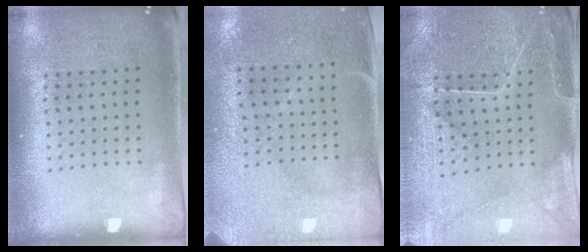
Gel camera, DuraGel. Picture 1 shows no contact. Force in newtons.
{"total": 2.9, "press": 2.4, "slide": 1.6}
{"total": 1.1, "press": 1.0, "slide": 0.4}